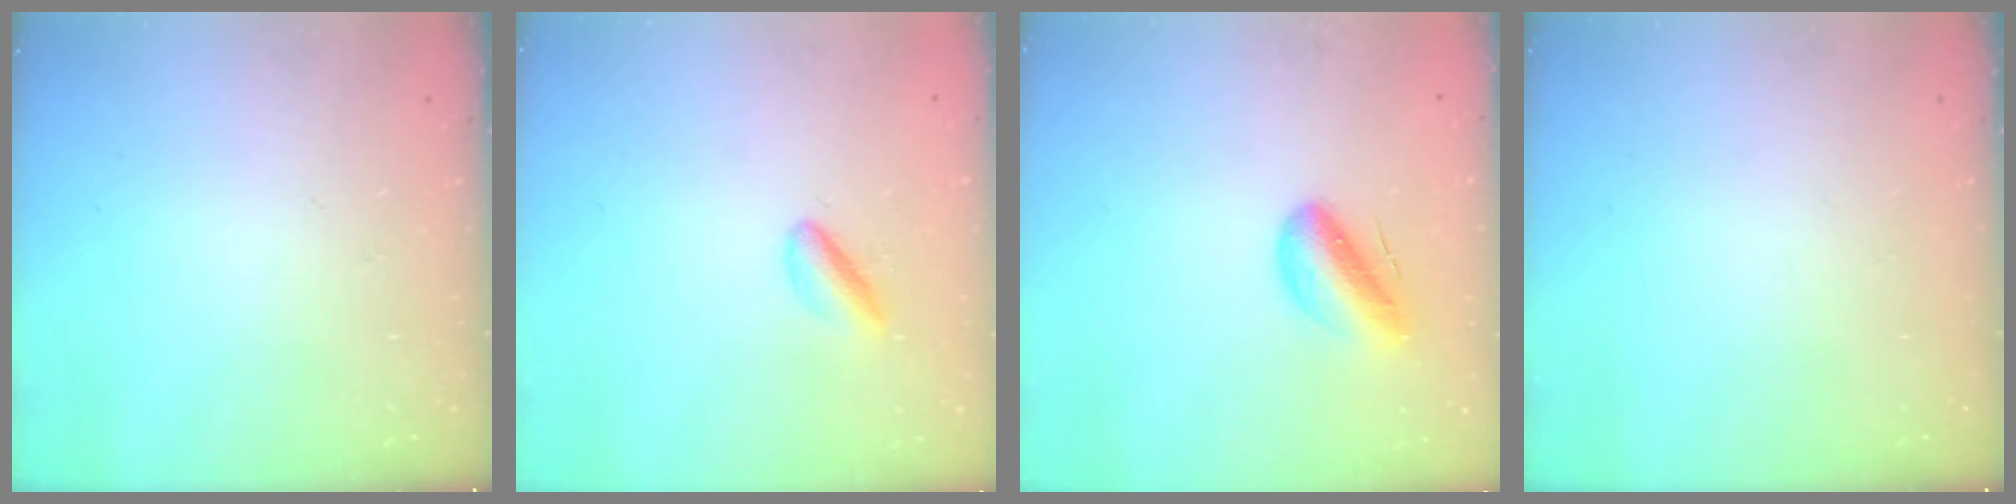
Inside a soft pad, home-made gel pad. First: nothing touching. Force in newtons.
{"total": 2.9, "press": 2.9, "slide": 0.4}
{"total": 9.2, "press": 8.7, "slide": 2.9}
{"total": 0.0}